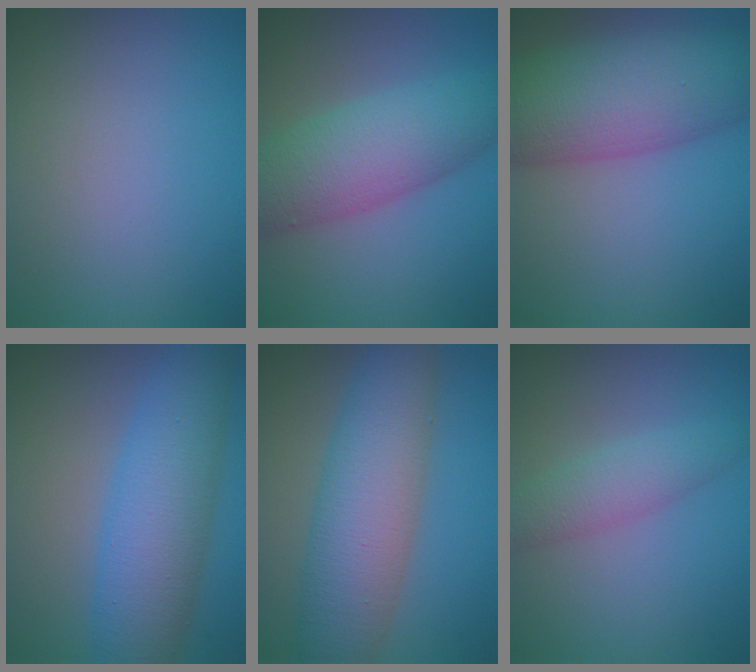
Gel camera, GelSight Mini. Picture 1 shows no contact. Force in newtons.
{"total": 7.6, "press": 7.6, "slide": 0.1}
{"total": 11.0, "press": 11.0, "slide": 0.3}
{"total": 8.1, "press": 8.1, "slide": 0.1}
{"total": 8.2, "press": 8.2, "slide": 0.1}
{"total": 2.9, "press": 2.9, "slide": 0.0}